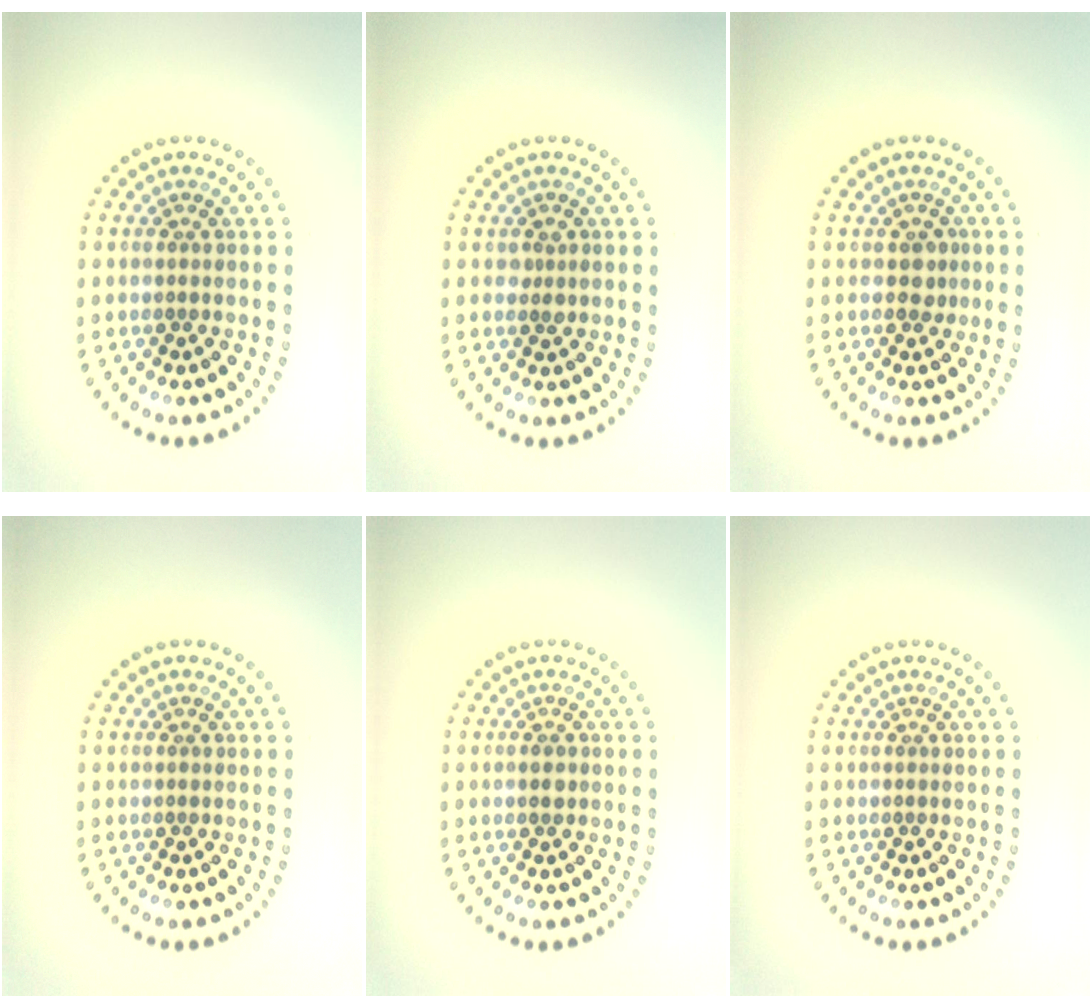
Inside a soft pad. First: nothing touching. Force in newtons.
{"total": 0.8, "press": 0.7, "slide": 0.1}
{"total": 1.4, "press": 1.3, "slide": 0.5}
{"total": 0.0}
{"total": 1.3, "press": 1.3, "slide": 0.1}
{"total": 0.0}